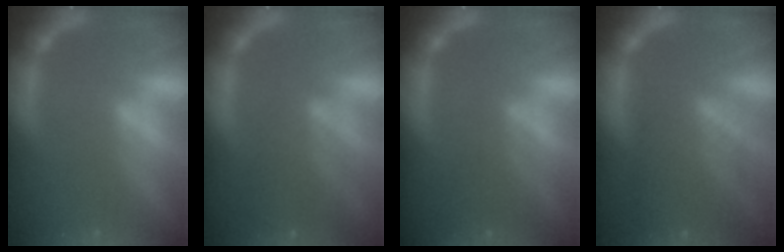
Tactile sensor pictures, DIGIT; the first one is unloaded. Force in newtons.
{"total": 4.5}
{"total": 3.0}
{"total": 7.5}